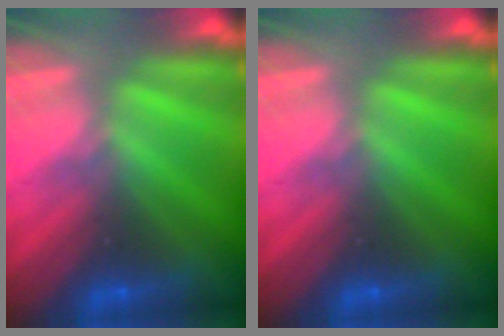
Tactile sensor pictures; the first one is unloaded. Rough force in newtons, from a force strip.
{"total": 0.0}